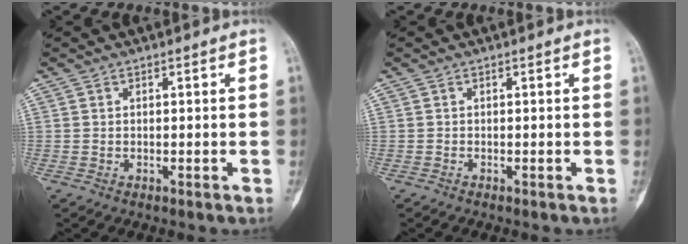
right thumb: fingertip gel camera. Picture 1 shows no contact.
{"total": 0.0}